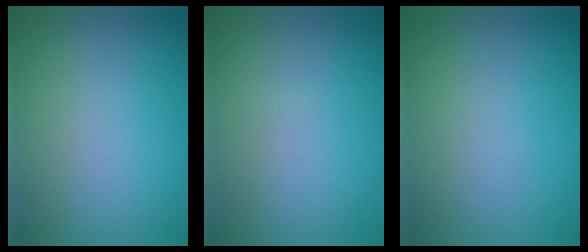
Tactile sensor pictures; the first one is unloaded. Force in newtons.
{"total": 0.0}
{"total": 0.0}